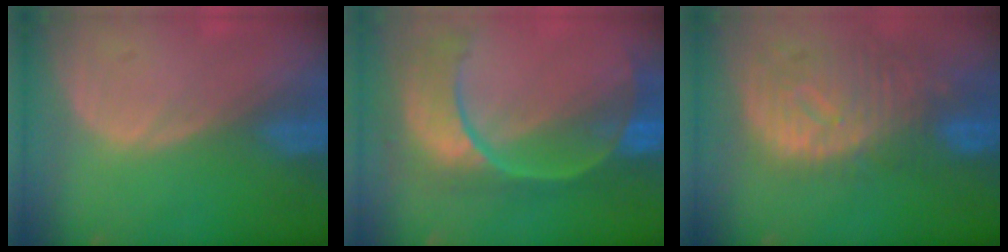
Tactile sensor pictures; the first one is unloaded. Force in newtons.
{"total": 11.1, "press": 9.3, "slide": 6.0}
{"total": 11.0, "press": 9.6, "slide": 5.4}